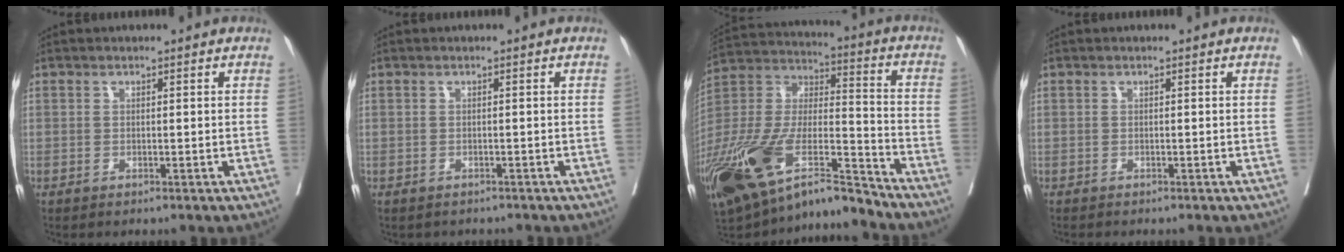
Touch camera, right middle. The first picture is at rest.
{"total": 2.2, "force": [-2.0, 0.9, 0.2], "torque": [-0.009, -0.001, -0.028]}
{"total": 24.6, "force": [-17.8, 5.9, 15.9], "torque": [-0.340, -0.019, -0.322]}
{"total": 0.8, "force": [-0.8, 0.1, 0.2], "torque": [-0.007, -0.003, -0.014]}